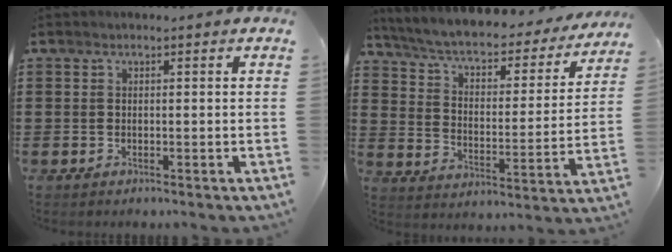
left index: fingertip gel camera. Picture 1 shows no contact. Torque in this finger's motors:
{"motor_torque": [1.66, -0.48, 1.05, 0.21]}